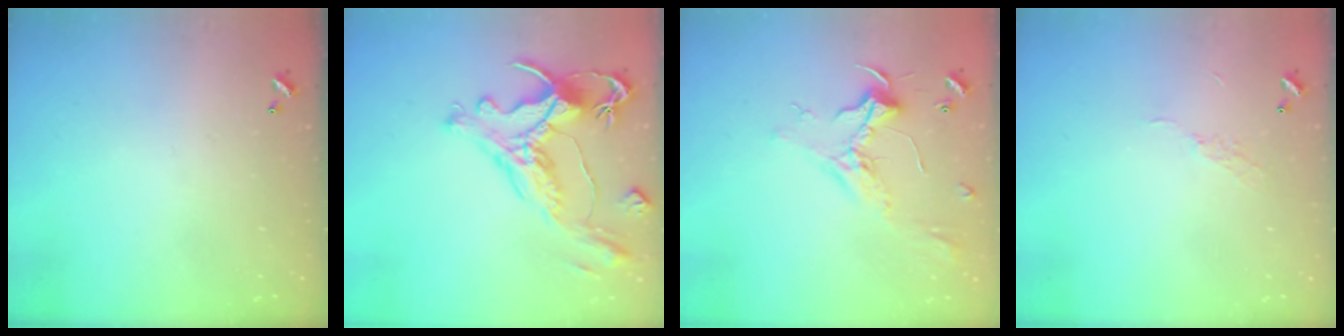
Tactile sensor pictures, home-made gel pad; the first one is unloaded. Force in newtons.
{"total": 1.6, "press": 1.0, "slide": 1.3}
{"total": 2.5, "press": 2.3, "slide": 0.8}
{"total": 5.6, "press": 5.6, "slide": 0.7}